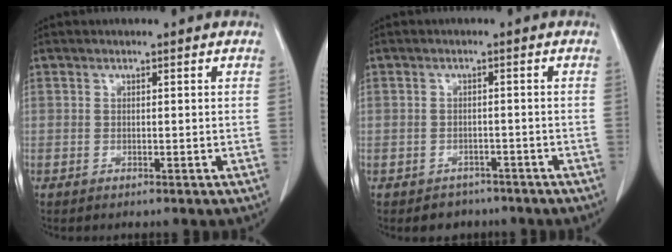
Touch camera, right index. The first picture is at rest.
{"total": 3.1, "force": [-2.2, 2.2, -0.1], "torque": [-0.005, 0.010, -0.030]}